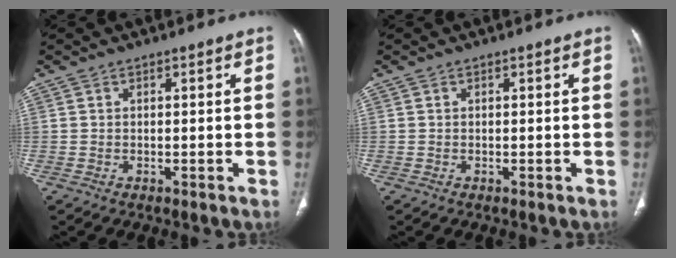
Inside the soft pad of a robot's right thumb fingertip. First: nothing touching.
{"total": 0.0}